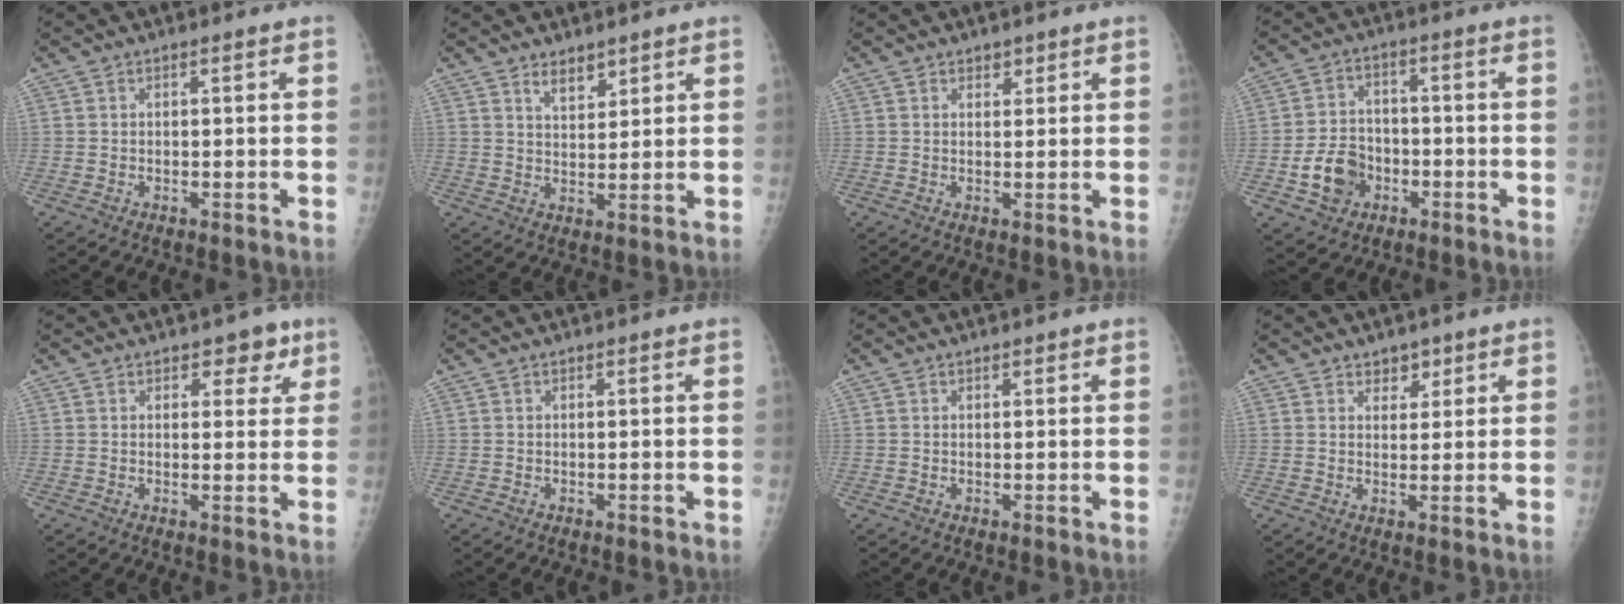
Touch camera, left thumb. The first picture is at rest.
{"total": 3.9, "force": [3.0, 1.8, 1.8], "torque": [-0.016, -0.024, 0.054]}
{"total": 1.5, "force": [1.1, 0.9, 0.4], "torque": [0.007, -0.007, 0.014]}
{"total": 8.6, "force": [-3.1, 6.8, 4.1], "torque": [-0.053, 0.020, -0.053]}
{"total": 4.4, "force": [2.5, 2.8, 2.3], "torque": [0.005, -0.009, 0.028]}
{"total": 0.0}
{"total": 0.7, "force": [0.5, 0.4, 0.4], "torque": [0.001, -0.002, 0.005]}
{"total": 2.9, "force": [1.9, 1.9, 0.9], "torque": [0.010, -0.011, 0.029]}